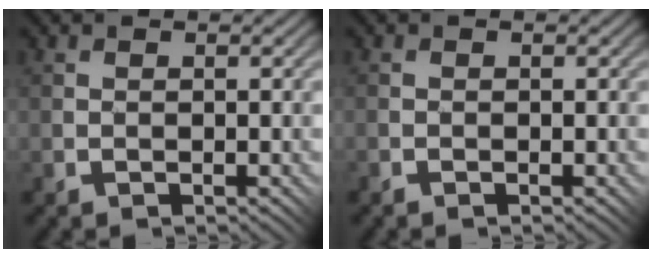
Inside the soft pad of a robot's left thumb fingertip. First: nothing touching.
{"total": 0.6, "force": [-0.6, 0.2, 0.1], "torque": [-0.003, 0.001, -0.013]}